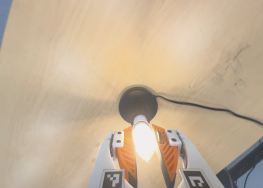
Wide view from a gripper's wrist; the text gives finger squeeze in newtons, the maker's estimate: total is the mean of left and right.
{"total": 13.9, "left": 12.9, "right": 14.8}